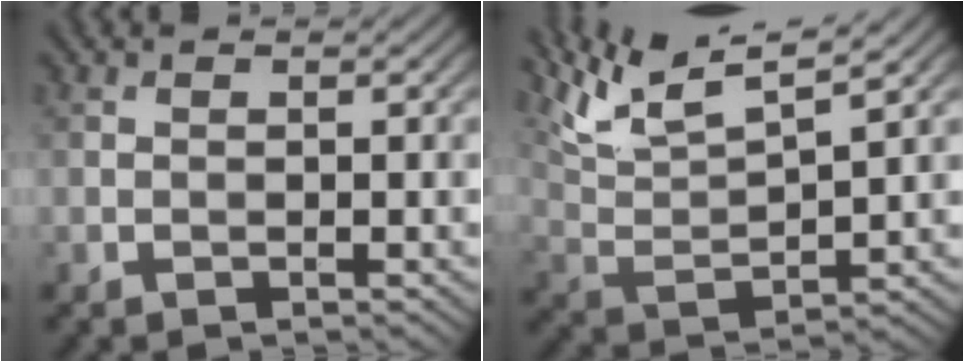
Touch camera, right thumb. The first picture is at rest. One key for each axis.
{"total": 10.7, "fx": 8.0, "fy": 2.2, "fz": 6.8, "tx": -0.156, "ty": 0.020, "tz": 0.153}